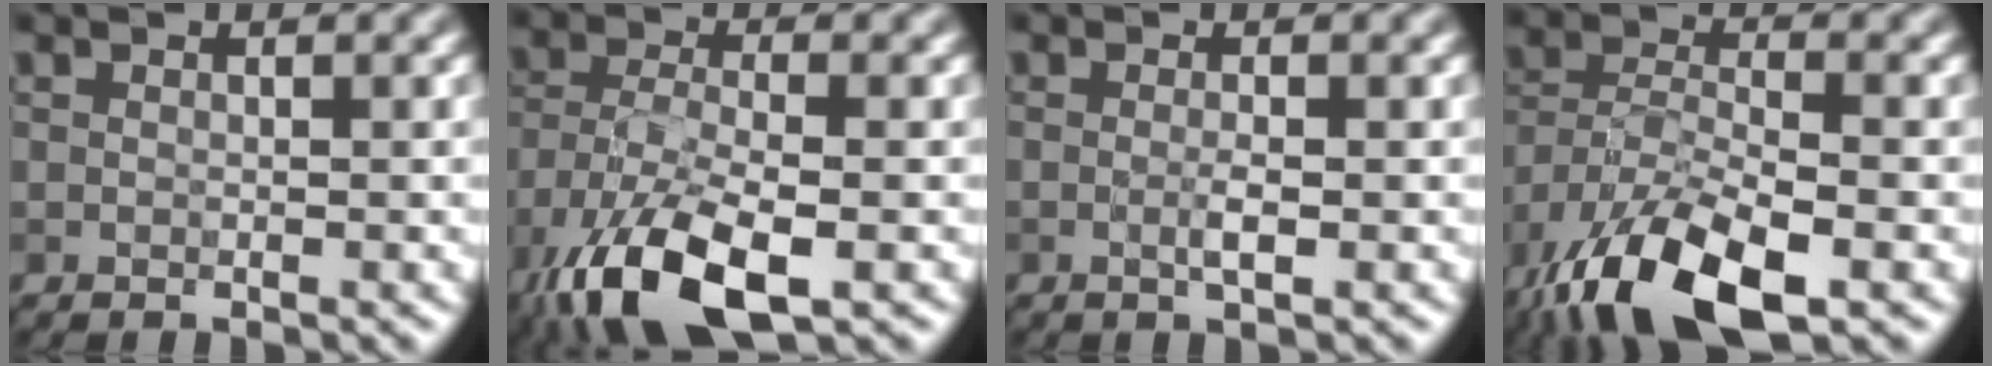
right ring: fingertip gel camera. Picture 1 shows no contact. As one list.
[{"total": 10.6, "force": [-6.0, 4.1, 7.7], "torque": [-0.168, -0.024, -0.118]}, {"total": 1.4, "force": [-0.2, 0.2, 1.4], "torque": [-0.025, -0.005, -0.004]}, {"total": 12.6, "force": [-7.9, 4.7, 8.6], "torque": [-0.178, -0.019, -0.149]}]